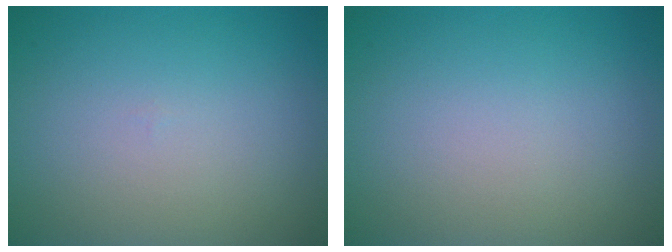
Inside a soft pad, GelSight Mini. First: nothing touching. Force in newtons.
{"total": 0.0}